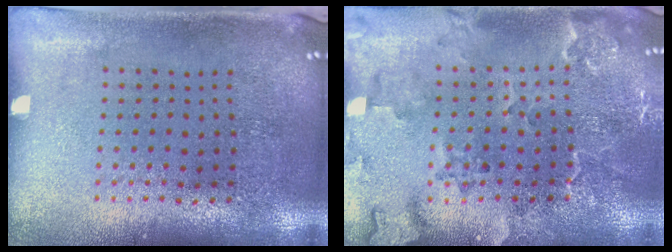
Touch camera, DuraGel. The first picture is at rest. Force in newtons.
{"total": 2.3, "press": 2.1, "slide": 0.8}